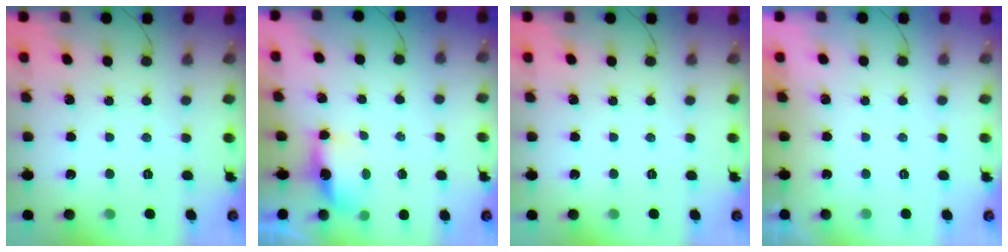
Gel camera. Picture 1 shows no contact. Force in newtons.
{"total": 5.2, "press": 5.1, "slide": 0.5}
{"total": 0.0}
{"total": 1.8, "press": 0.1, "slide": 1.8}